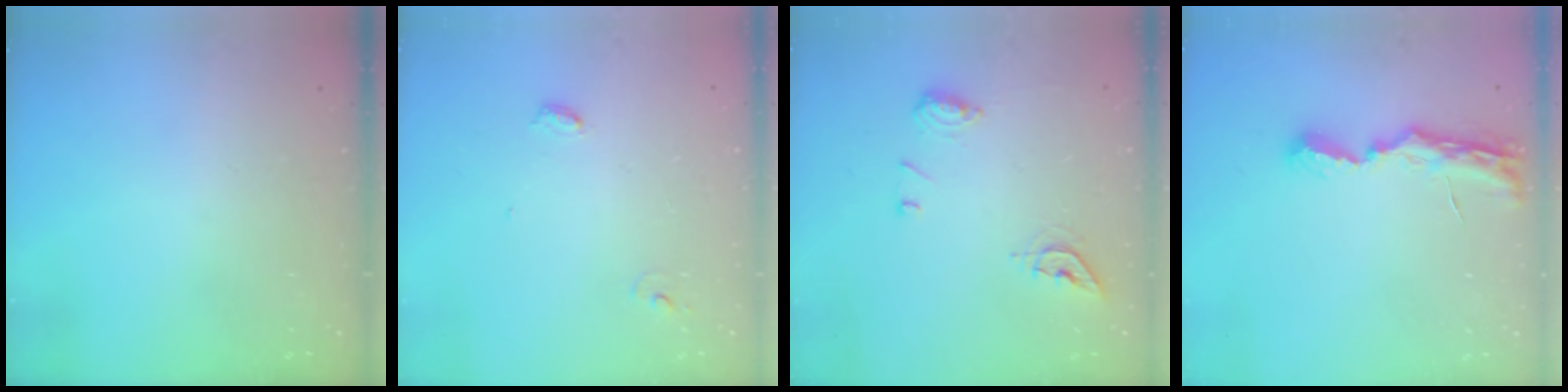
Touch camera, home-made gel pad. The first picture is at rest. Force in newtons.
{"total": 4.0, "press": 4.0, "slide": 0.3}
{"total": 9.0, "press": 8.9, "slide": 0.9}
{"total": 7.5, "press": 7.5, "slide": 0.4}